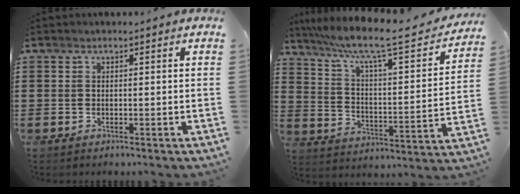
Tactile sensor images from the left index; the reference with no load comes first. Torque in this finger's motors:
{"motor_torque": [2.14, 0.00, 0.52, 0.17]}